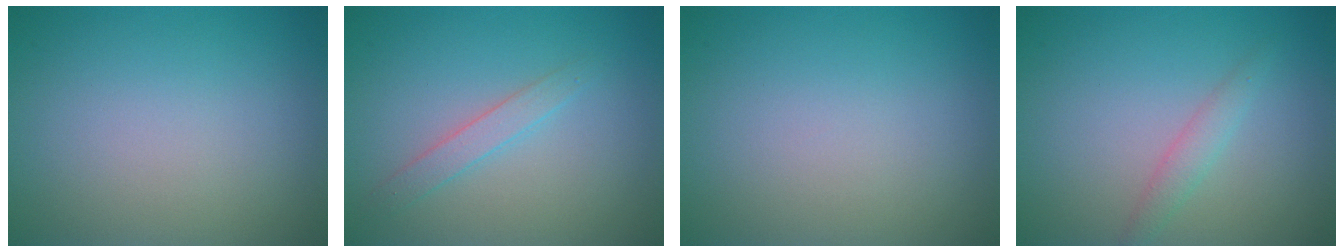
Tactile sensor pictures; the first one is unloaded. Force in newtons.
{"total": 1.6, "press": 1.6, "slide": 0.1}
{"total": 0.0}
{"total": 1.5, "press": 1.5, "slide": 0.1}